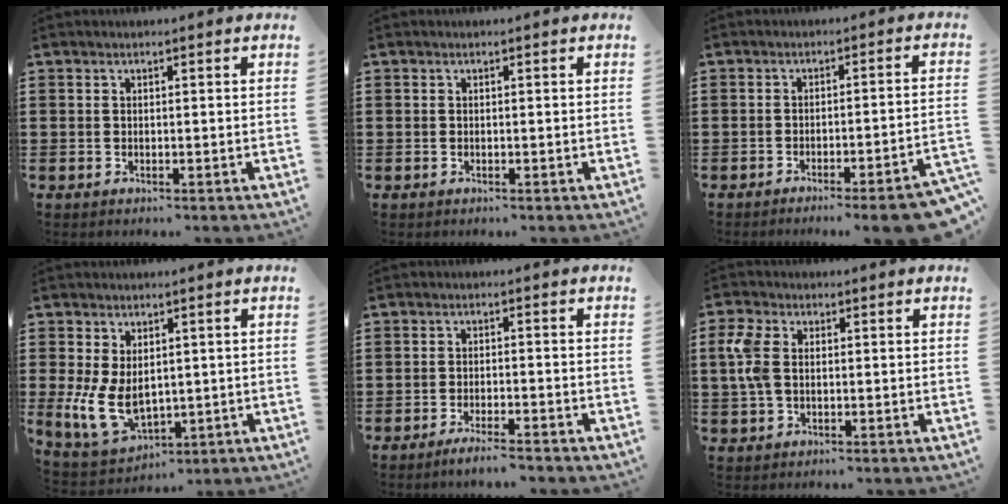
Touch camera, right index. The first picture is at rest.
{"total": 0.0}
{"total": 4.8, "force": [-3.8, -0.5, 3.0], "torque": [-0.046, -0.016, -0.069]}
{"total": 8.4, "force": [-0.1, 5.5, 6.3], "torque": [-0.155, -0.002, 0.002]}
{"total": 2.4, "force": [-2.1, -0.2, 1.0], "torque": [-0.017, 0.001, -0.041]}
{"total": 4.8, "force": [0.8, 3.0, 3.7], "torque": [-0.101, 0.002, 0.007]}